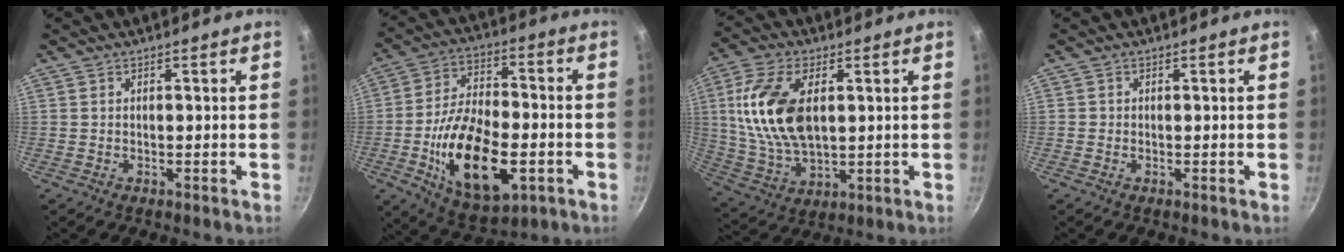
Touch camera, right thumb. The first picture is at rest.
{"total": 20.3, "force": [-5.6, 10.4, 16.6], "torque": [-0.277, 0.020, -0.088]}
{"total": 16.3, "force": [3.0, 9.2, 13.1], "torque": [-0.244, -0.006, 0.061]}
{"total": 0.5, "force": [-0.1, 0.5, 0.1], "torque": [0.000, 0.002, -0.004]}